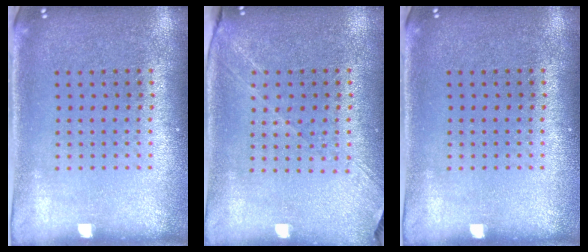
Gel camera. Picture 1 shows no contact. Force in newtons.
{"total": 1.3, "press": 1.2, "slide": 0.5}
{"total": 0.0}